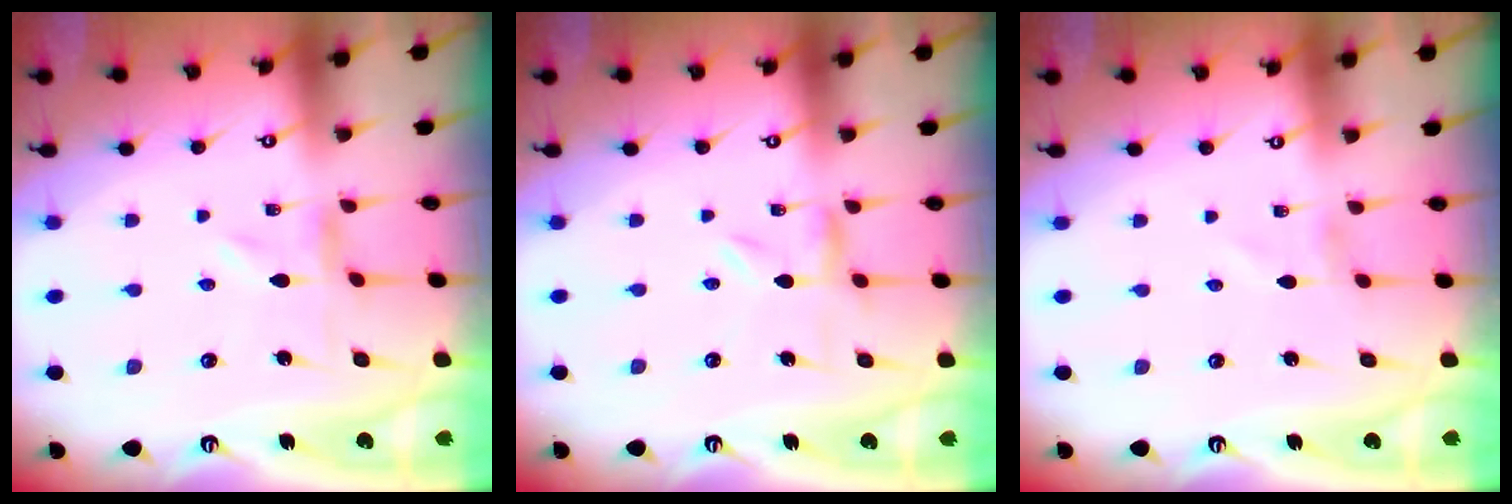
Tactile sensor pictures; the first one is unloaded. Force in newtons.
{"total": 1.4, "press": 1.4, "slide": 0.2}
{"total": 1.4, "press": 1.4, "slide": 0.1}